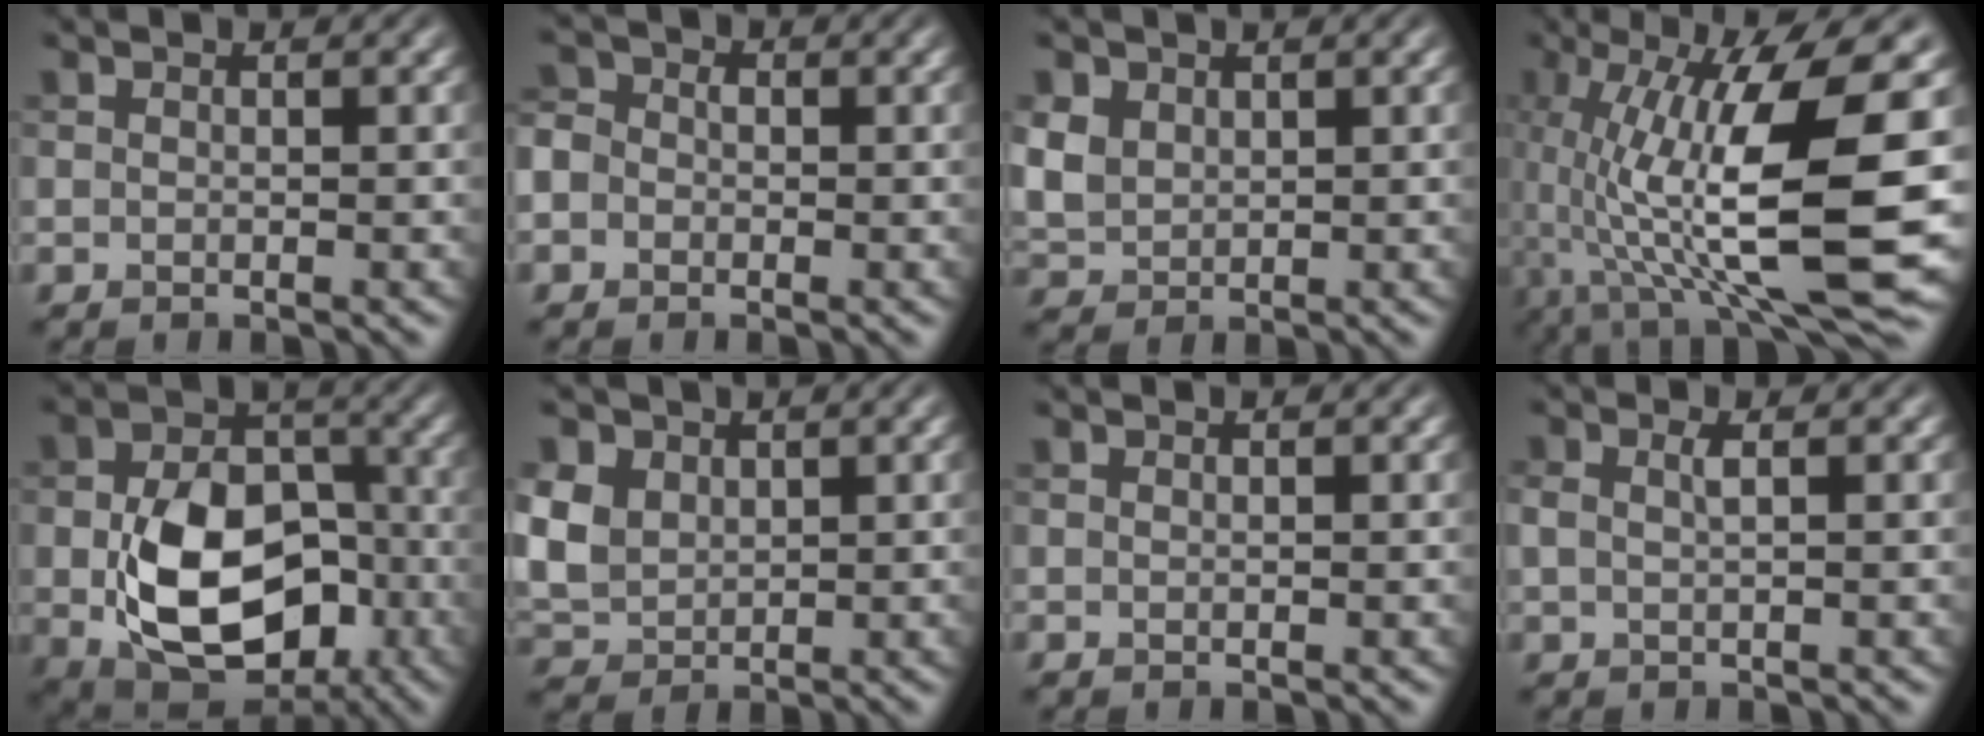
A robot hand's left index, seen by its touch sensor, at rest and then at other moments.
{"total": 2.9, "force": [-0.4, 2.6, 1.1], "torque": [-0.005, 0.015, -0.031]}
{"total": 3.1, "force": [1.3, 2.4, 1.5], "torque": [-0.045, 0.000, 0.028]}
{"total": 14.2, "force": [-1.2, 3.9, 13.6], "torque": [-0.249, -0.007, -0.011]}
{"total": 11.9, "force": [-2.4, 8.0, 8.4], "torque": [-0.156, -0.023, -0.033]}
{"total": 5.1, "force": [1.8, 3.9, 2.8], "torque": [-0.084, 0.010, 0.034]}
{"total": 0.0}
{"total": 1.4, "force": [0.5, 0.4, 1.2], "torque": [-0.023, 0.004, 0.007]}